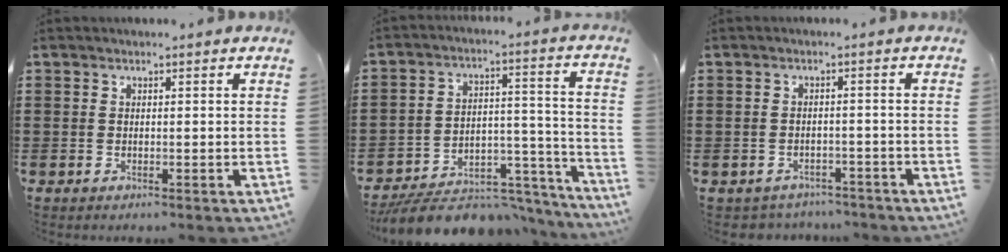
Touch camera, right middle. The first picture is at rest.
{"total": 8.4, "force": [-7.6, 2.6, 2.2], "torque": [-0.028, 0.024, -0.142]}
{"total": 2.0, "force": [-1.9, 0.6, -0.2], "torque": [-0.005, 0.000, -0.043]}